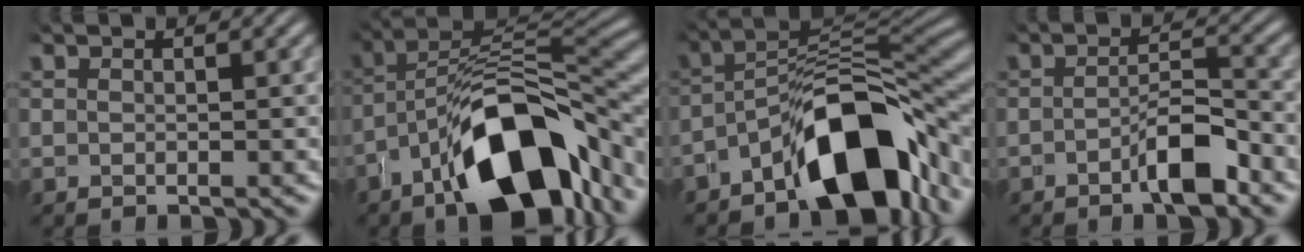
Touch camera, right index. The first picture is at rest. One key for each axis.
{"total": 11.2, "fx": -2.7, "fy": 4.9, "fz": 9.8, "tx": -0.133, "ty": -0.008, "tz": -0.034}
{"total": 10.9, "fx": -4.0, "fy": 4.4, "fz": 9.1, "tx": -0.126, "ty": -0.014, "tz": -0.049}
{"total": 2.9, "fx": -1.4, "fy": 0.2, "fz": 2.6, "tx": -0.021, "ty": 0.006, "tz": -0.028}